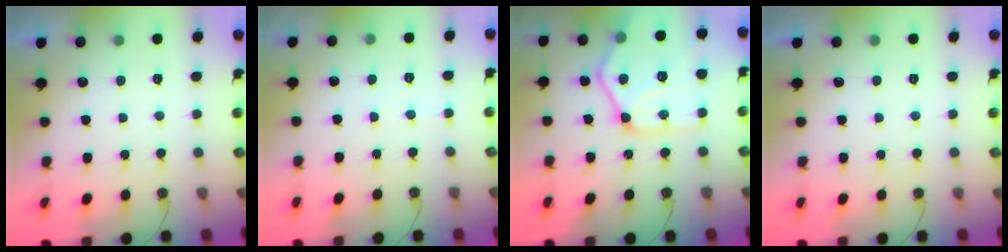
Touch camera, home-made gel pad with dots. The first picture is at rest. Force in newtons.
{"total": 3.2, "press": 3.1, "slide": 0.7}
{"total": 17.3, "press": 17.2, "slide": 1.5}
{"total": 0.0}